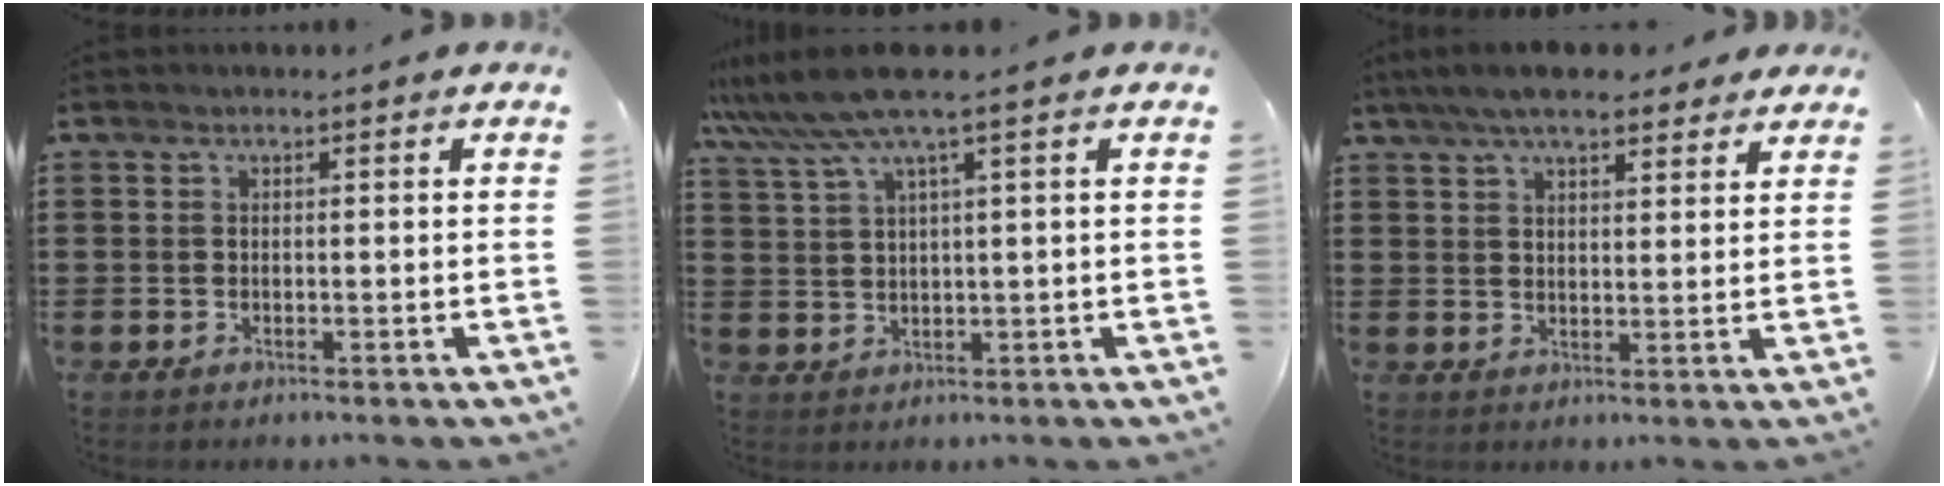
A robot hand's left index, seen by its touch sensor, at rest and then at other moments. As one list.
[{"total": 6.6, "force": [4.2, -0.2, 5.1], "torque": [-0.120, -0.010, 0.073]}, {"total": 7.2, "force": [5.9, 1.8, 3.7], "torque": [-0.087, -0.001, 0.109]}]